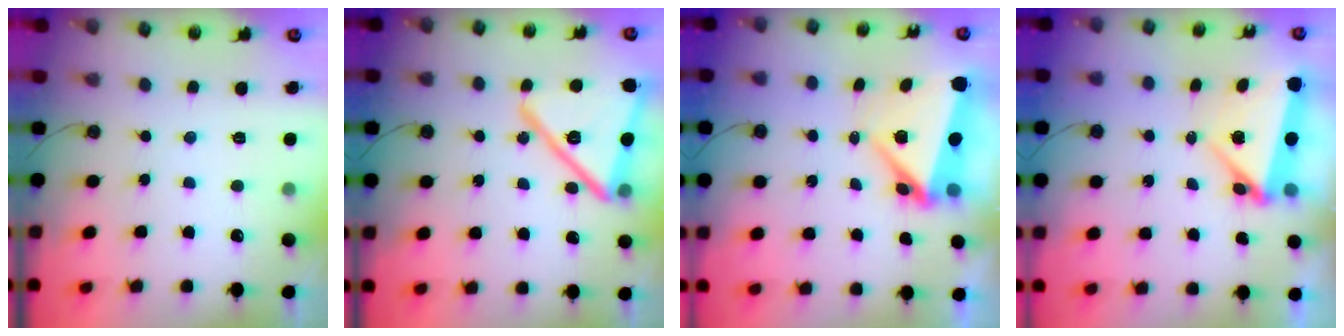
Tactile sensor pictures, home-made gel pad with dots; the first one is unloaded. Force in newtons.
{"total": 21.3, "press": 21.2, "slide": 2.1}
{"total": 7.2, "press": 7.0, "slide": 1.8}
{"total": 5.8, "press": 5.6, "slide": 1.6}